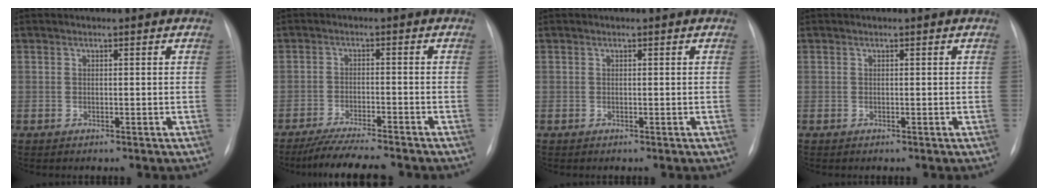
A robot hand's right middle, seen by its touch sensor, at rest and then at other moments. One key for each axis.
{"total": 9.1, "fx": -8.0, "fy": 0.3, "fz": 4.3, "tx": -0.067, "ty": -0.023, "tz": -0.128}
{"total": 0.0}
{"total": 0.0}